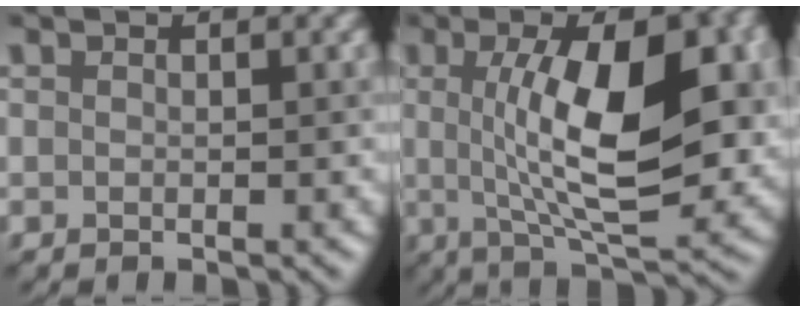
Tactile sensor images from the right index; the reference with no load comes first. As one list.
[{"total": 10.4, "force": [1.1, 3.2, 9.9], "torque": [-0.146, 0.003, 0.025]}]